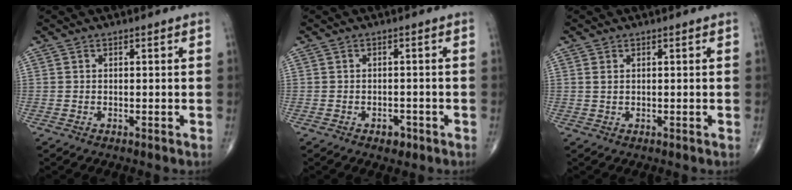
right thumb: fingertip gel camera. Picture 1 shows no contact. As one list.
[{"total": 2.2, "force": [-1.2, 1.5, 1.1], "torque": [-0.008, 0.005, -0.013]}, {"total": 0.9, "force": [0.3, 0.5, 0.7], "torque": [-0.017, 0.003, 0.010]}]